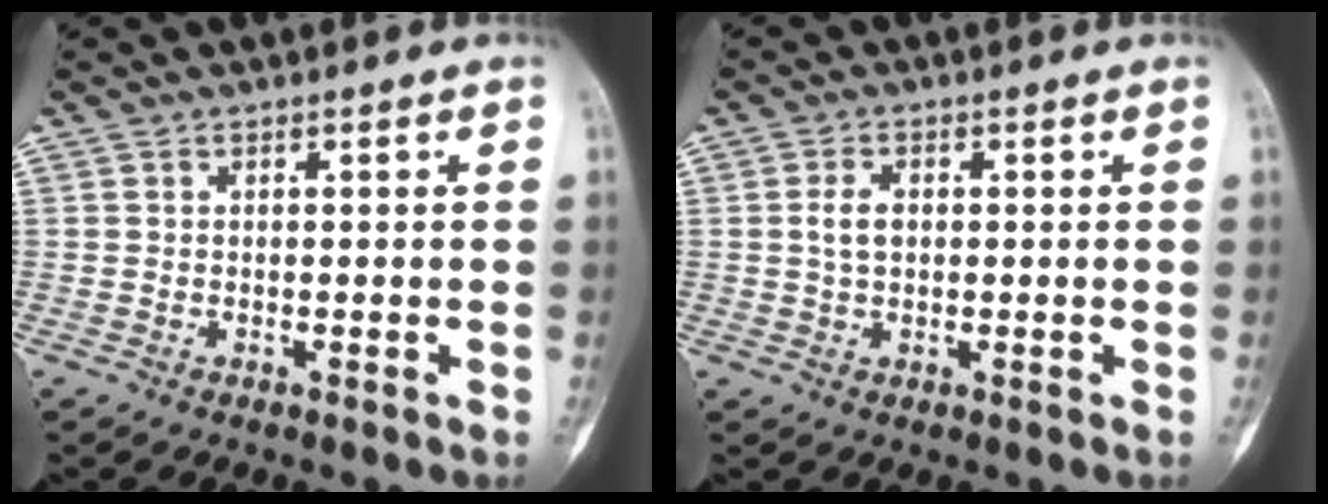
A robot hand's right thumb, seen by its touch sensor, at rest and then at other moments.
{"total": 3.5, "force": [0.3, 2.4, 2.6], "torque": [-0.042, 0.004, 0.005]}